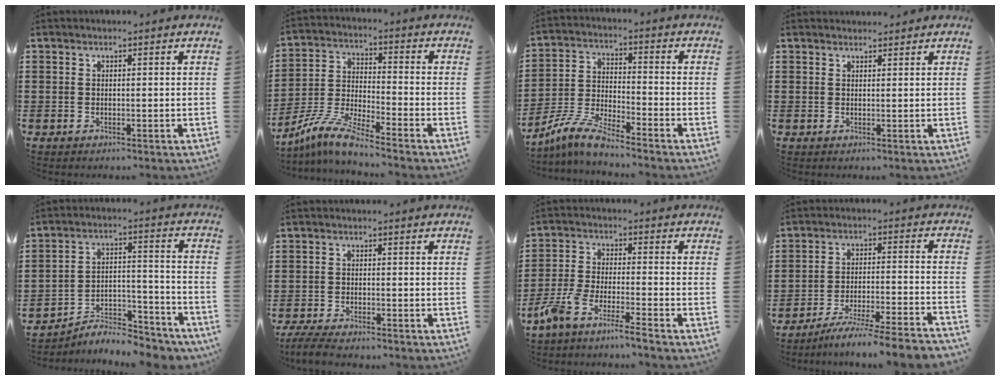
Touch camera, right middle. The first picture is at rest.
{"total": 7.9, "force": [-7.0, 0.1, 3.8], "torque": [-0.104, -0.013, -0.147]}
{"total": 7.5, "force": [-6.6, 0.4, 3.4], "torque": [-0.092, -0.008, -0.136]}
{"total": 1.2, "force": [1.1, 0.3, 0.0], "torque": [0.005, -0.002, 0.020]}
{"total": 7.2, "force": [-6.7, 1.8, 1.9], "torque": [-0.021, 0.018, -0.128]}
{"total": 3.5, "force": [-3.3, 0.3, 1.3], "torque": [-0.035, -0.005, -0.069]}
{"total": 5.9, "force": [-5.4, -0.5, 2.3], "torque": [-0.070, -0.019, -0.110]}
{"total": 7.0, "force": [-6.5, -0.9, 2.6], "torque": [-0.040, -0.010, -0.125]}